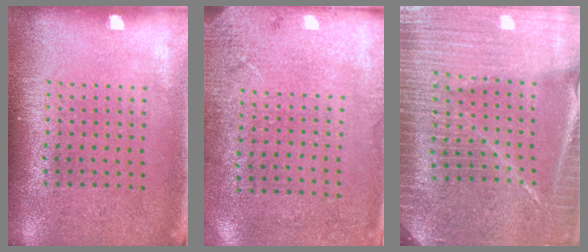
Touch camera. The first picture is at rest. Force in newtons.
{"total": 2.7, "press": 2.2, "slide": 1.5}
{"total": 4.8, "press": 4.4, "slide": 1.9}